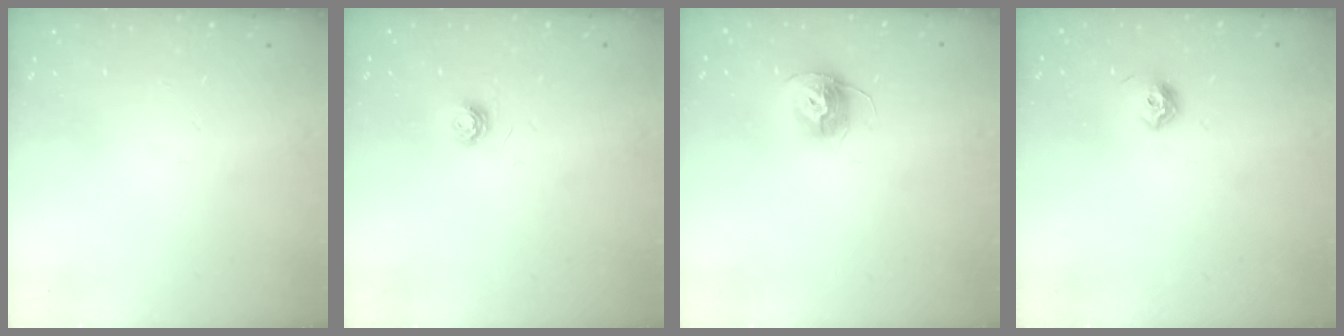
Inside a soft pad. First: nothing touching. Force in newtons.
{"total": 4.5, "press": 4.5, "slide": 0.5}
{"total": 10.3, "press": 10.3, "slide": 0.4}
{"total": 6.8, "press": 6.7, "slide": 1.1}